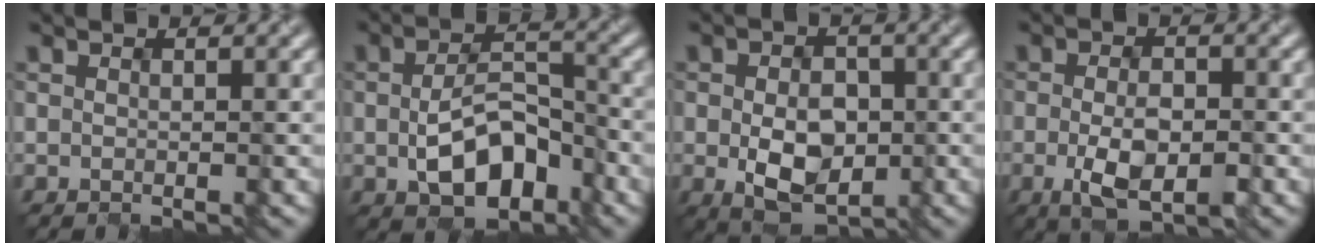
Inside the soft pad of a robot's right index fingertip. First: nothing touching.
{"total": 6.4, "force": [-2.0, 3.8, 4.8], "torque": [-0.089, -0.002, -0.028]}
{"total": 5.7, "force": [-1.4, 3.7, 4.2], "torque": [-0.084, -0.006, -0.019]}
{"total": 4.3, "force": [-1.6, 1.9, 3.6], "torque": [-0.071, -0.007, -0.022]}